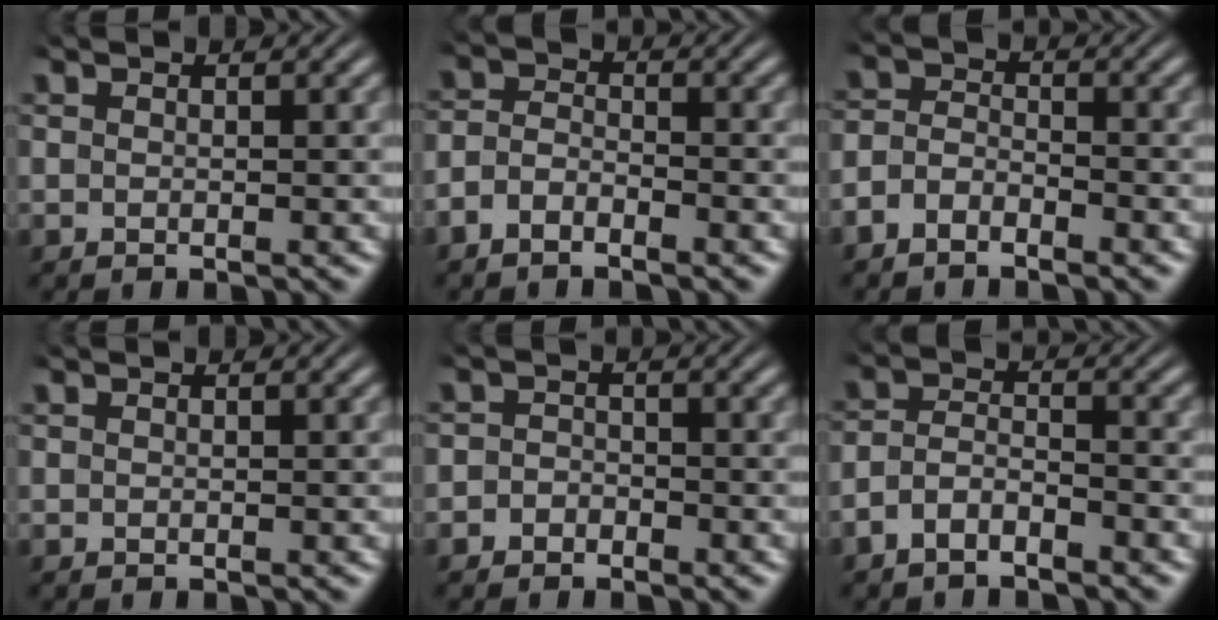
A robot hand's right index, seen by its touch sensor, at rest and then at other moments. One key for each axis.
{"total": 2.7, "fx": -2.2, "fy": 1.5, "fz": 0.8, "tx": -0.018, "ty": -0.010, "tz": -0.040}
{"total": 3.1, "fx": -2.4, "fy": 1.8, "fz": 0.7, "tx": -0.015, "ty": -0.012, "tz": -0.044}
{"total": 0.0}
{"total": 1.9, "fx": -1.6, "fy": 0.9, "fz": -0.3, "tx": 0.010, "ty": -0.012, "tz": -0.028}
{"total": 3.8, "fx": -2.9, "fy": 2.1, "fz": 1.3, "tx": -0.026, "ty": -0.010, "tz": -0.051}